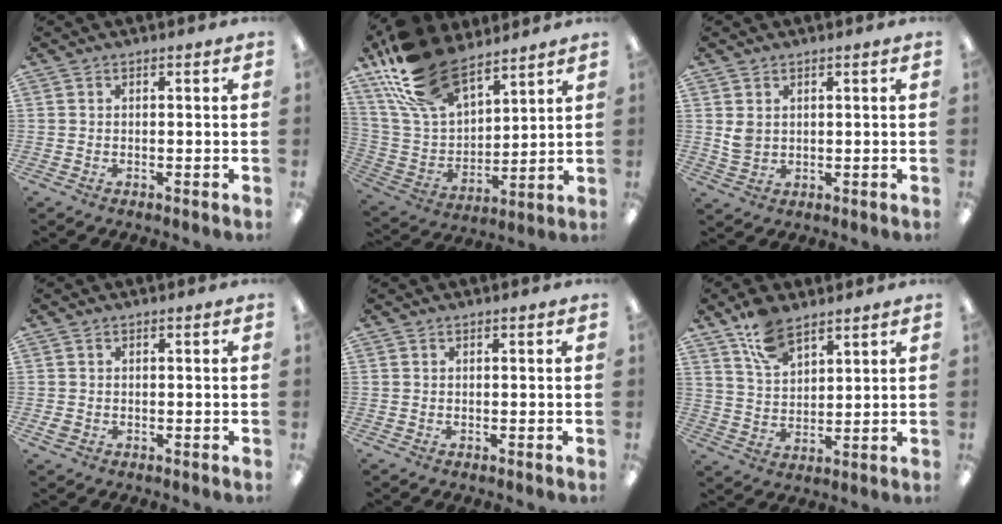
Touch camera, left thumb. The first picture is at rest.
{"total": 21.1, "force": [14.8, 10.8, 10.6], "torque": [-0.225, -0.071, 0.274]}
{"total": 3.2, "force": [1.3, 2.4, 1.6], "torque": [-0.034, 0.003, 0.026]}
{"total": 1.3, "force": [-0.1, 1.1, 0.7], "torque": [-0.012, 0.004, -0.003]}
{"total": 0.0}
{"total": 9.7, "force": [6.9, 4.8, 4.9], "torque": [-0.099, -0.024, 0.128]}